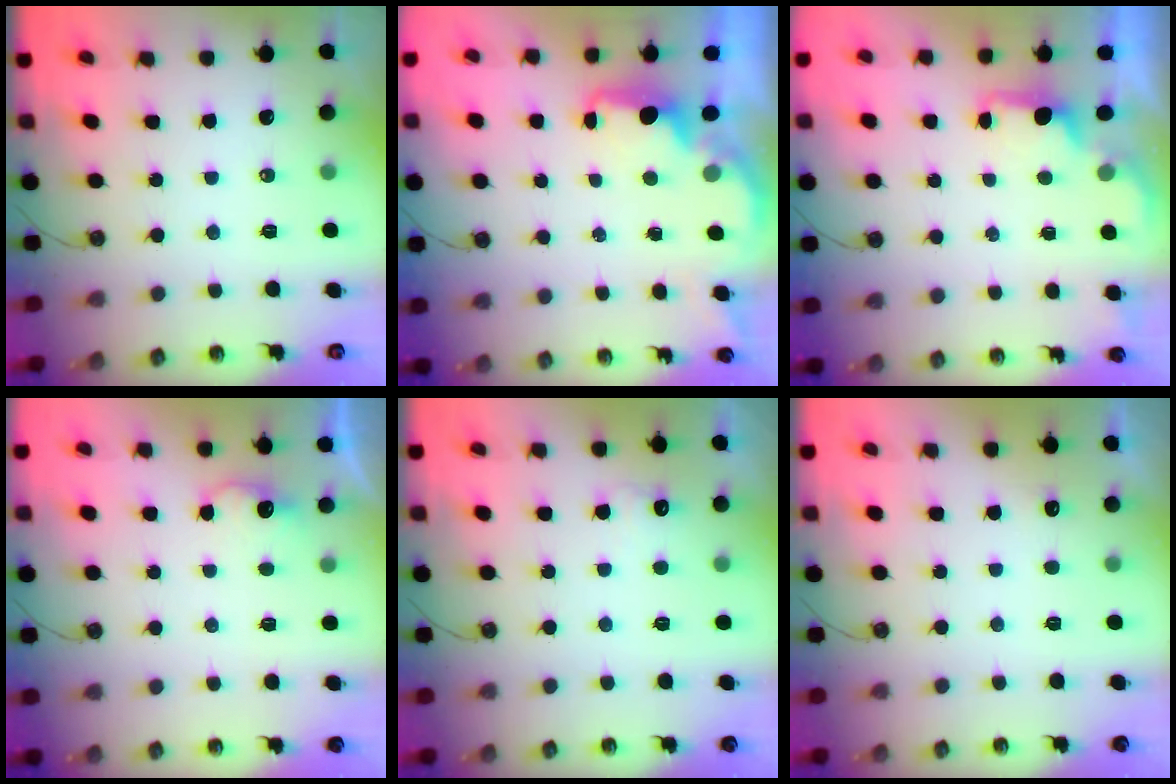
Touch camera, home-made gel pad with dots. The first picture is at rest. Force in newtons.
{"total": 1.9, "press": 1.7, "slide": 0.8}
{"total": 1.3, "press": 1.0, "slide": 0.8}
{"total": 4.8, "press": 4.7, "slide": 1.0}
{"total": 5.8, "press": 5.7, "slide": 1.2}
{"total": 2.6, "press": 2.4, "slide": 1.0}